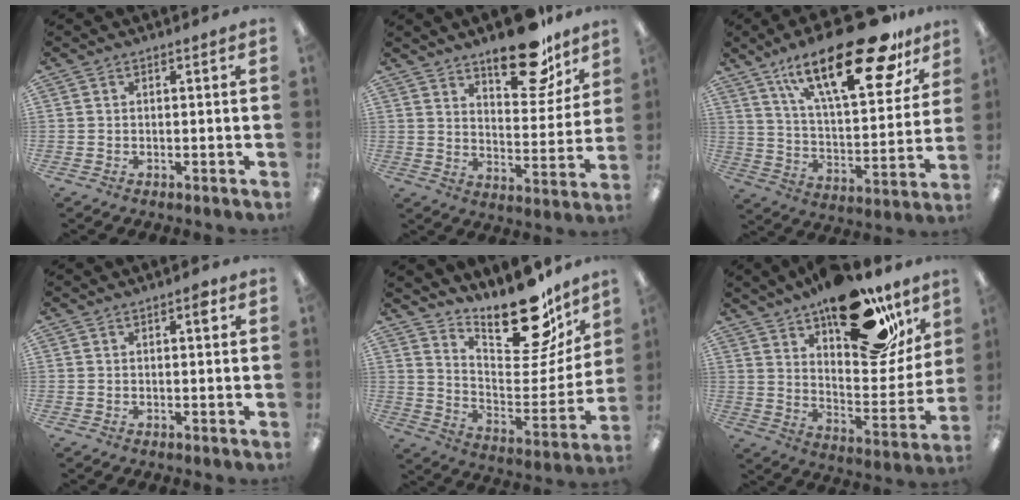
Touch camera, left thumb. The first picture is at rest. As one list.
[{"total": 16.8, "force": [12.2, 6.8, 9.5], "torque": [-0.113, -0.076, 0.201]}, {"total": 28.8, "force": [18.2, 10.2, 19.8], "torque": [-0.305, -0.104, 0.299]}, {"total": 2.4, "force": [1.2, 0.8, 1.9], "torque": [-0.016, -0.005, 0.013]}, {"total": 20.9, "force": [17.5, 6.6, 9.3], "torque": [-0.118, -0.141, 0.294]}, {"total": 24.6, "force": [16.8, 10.4, 14.5], "torque": [-0.193, -0.105, 0.281]}]